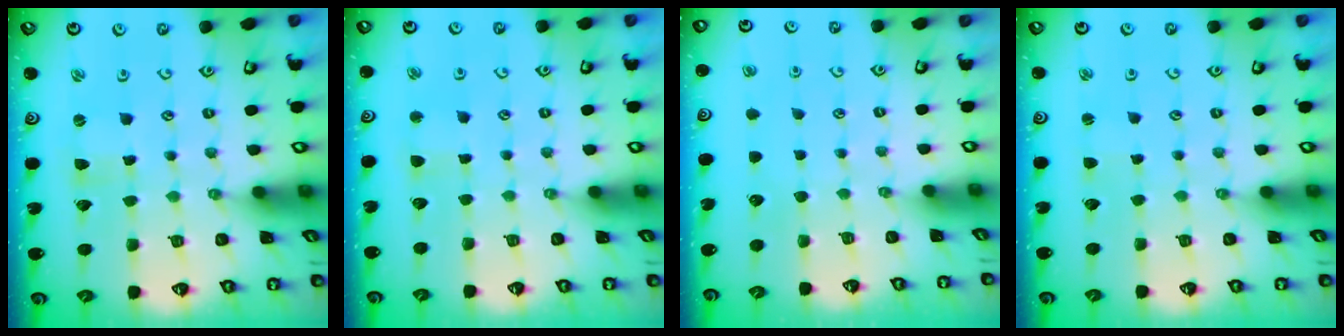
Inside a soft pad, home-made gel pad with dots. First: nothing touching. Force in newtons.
{"total": 3.1, "press": 3.1, "slide": 0.4}
{"total": 0.0}
{"total": 1.5, "press": 1.5, "slide": 0.1}